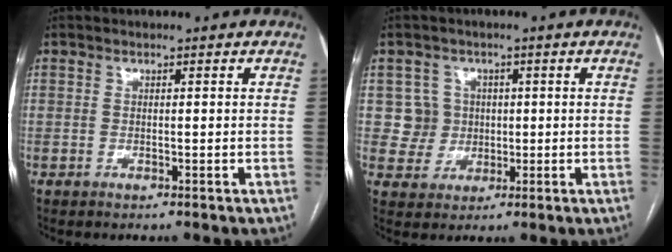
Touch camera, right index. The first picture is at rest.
{"total": 4.7, "force": [0.7, 4.7, 0.0], "torque": [0.007, 0.017, 0.018]}